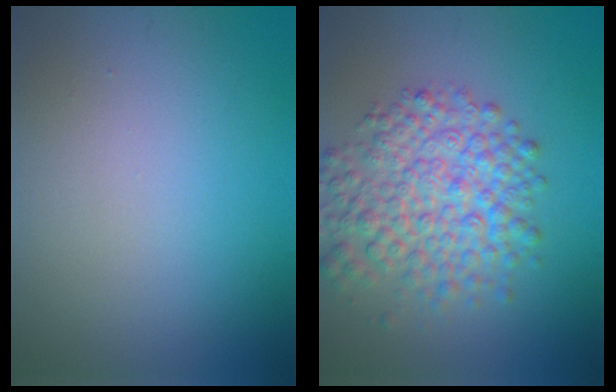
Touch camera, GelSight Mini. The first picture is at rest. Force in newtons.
{"total": 6.5, "press": 6.5, "slide": 0.2}